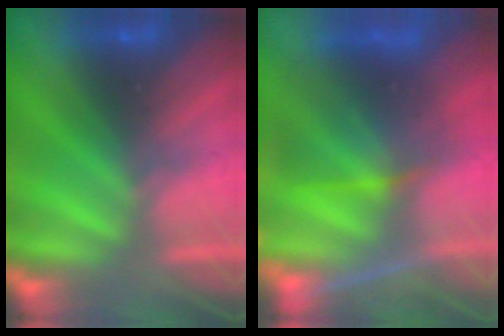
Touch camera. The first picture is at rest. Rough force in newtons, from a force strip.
{"total": 5.8}